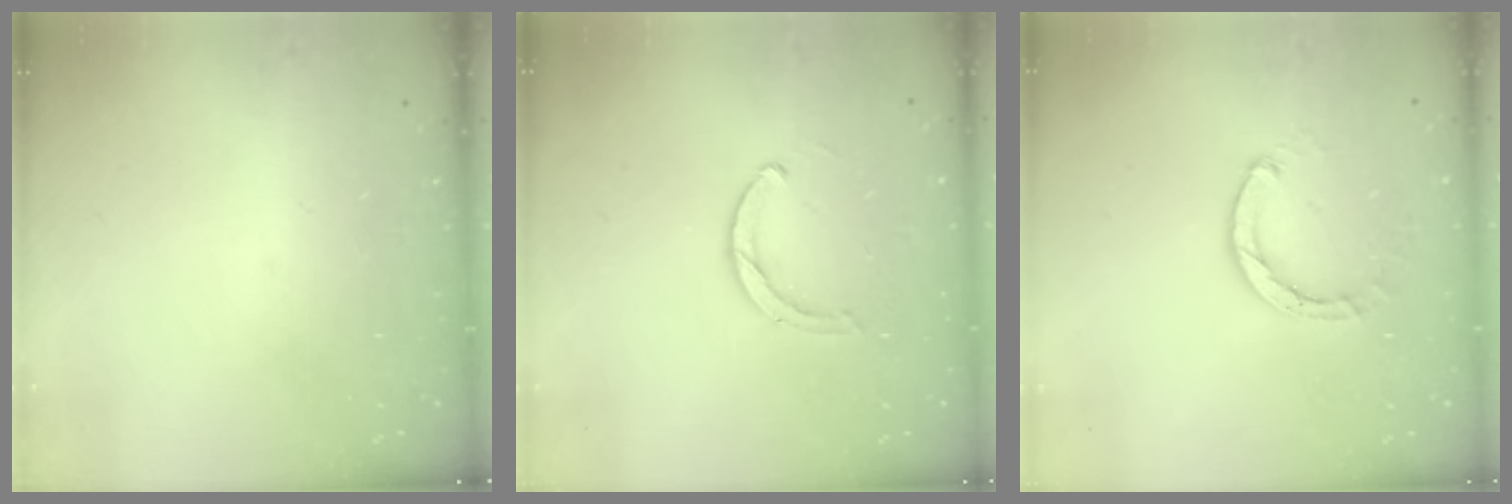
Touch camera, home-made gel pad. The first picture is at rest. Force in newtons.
{"total": 3.0, "press": 2.9, "slide": 0.5}
{"total": 3.0, "press": 3.0, "slide": 0.4}